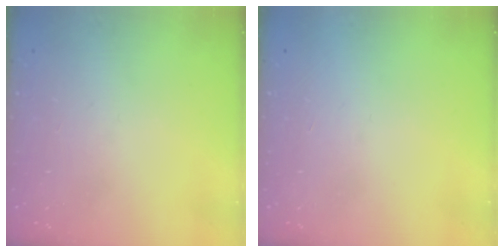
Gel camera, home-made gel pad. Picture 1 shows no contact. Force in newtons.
{"total": 1.5, "press": 1.5, "slide": 0.1}